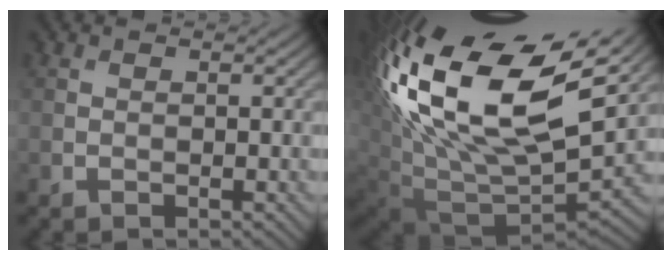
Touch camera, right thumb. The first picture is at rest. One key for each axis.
{"total": 19.8, "fx": 8.4, "fy": 9.4, "fz": 15.2, "tx": -0.331, "ty": 0.016, "tz": 0.158}